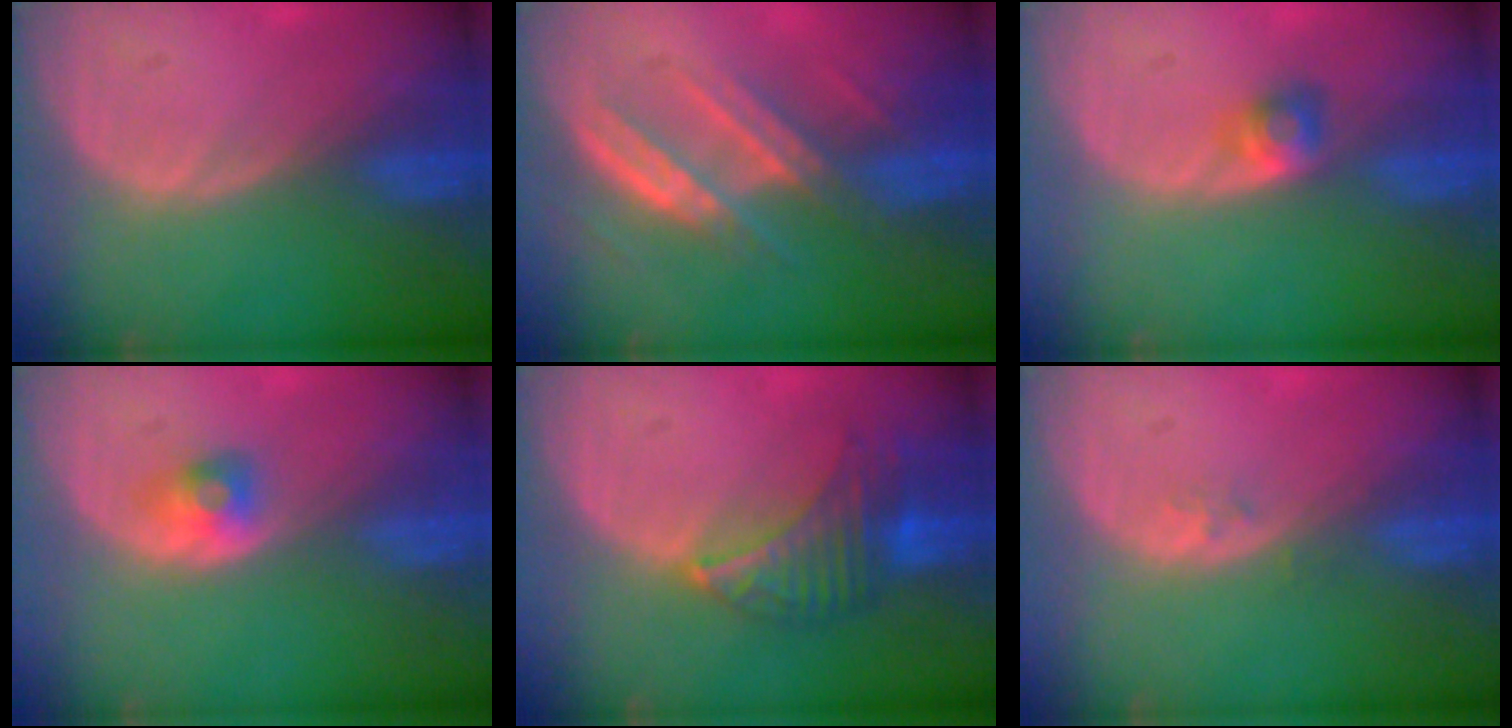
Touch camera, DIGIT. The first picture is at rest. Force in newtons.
{"total": 6.9, "press": 6.8, "slide": 1.0}
{"total": 2.6, "press": 2.4, "slide": 1.0}
{"total": 2.5, "press": 2.3, "slide": 0.9}
{"total": 7.0, "press": 6.7, "slide": 2.0}
{"total": 1.1, "press": 0.8, "slide": 0.7}